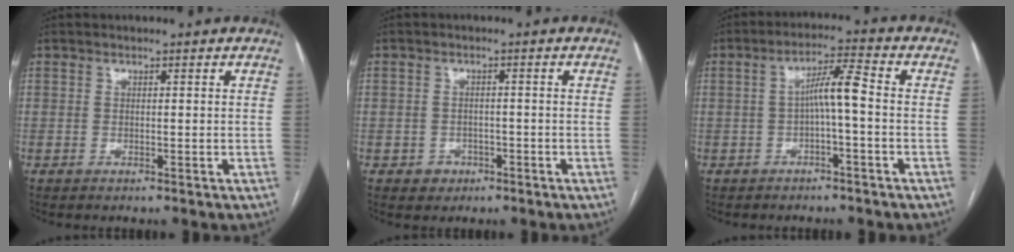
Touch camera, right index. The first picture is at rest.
{"total": 2.6, "force": [-1.2, 2.3, 0.5], "torque": [0.000, 0.010, -0.015]}
{"total": 5.3, "force": [-0.7, 0.3, 5.3], "torque": [-0.090, 0.021, -0.010]}